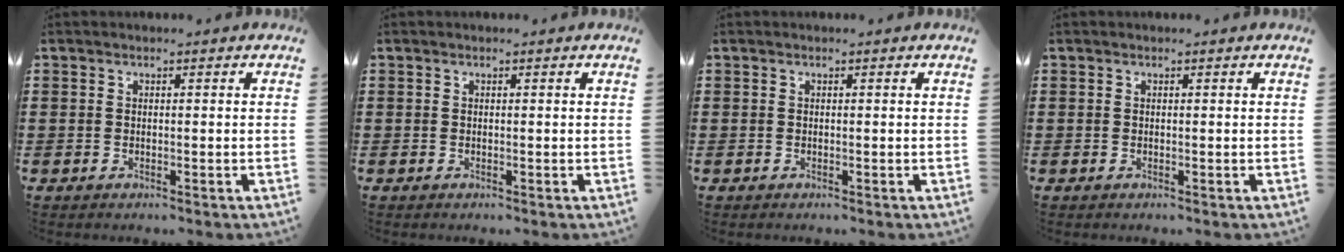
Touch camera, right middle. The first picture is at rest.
{"total": 0.0}
{"total": 0.0}
{"total": 0.0}